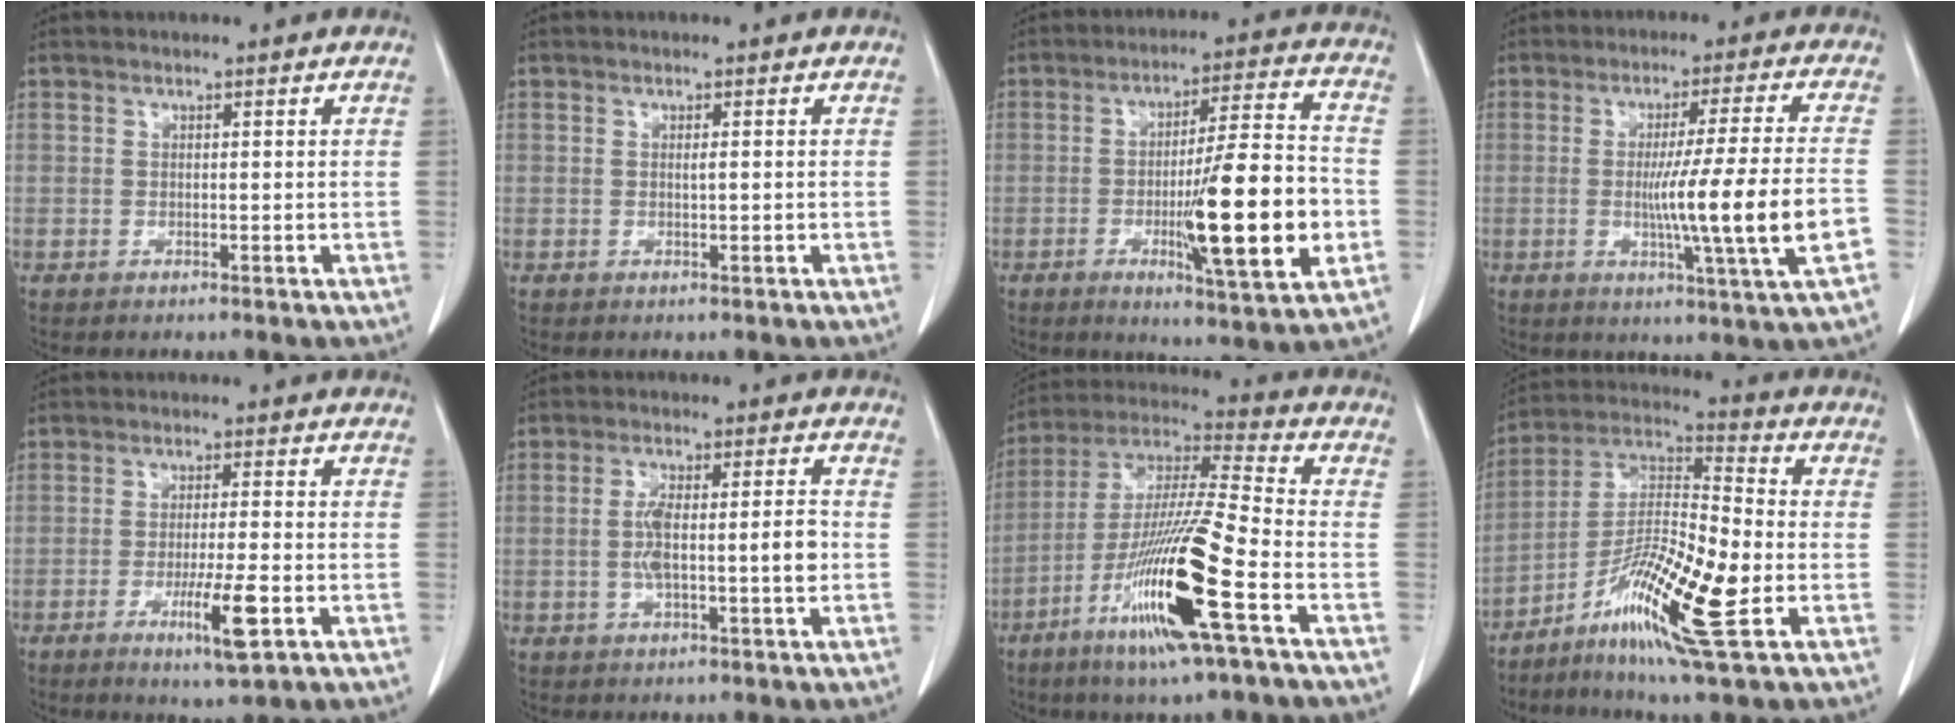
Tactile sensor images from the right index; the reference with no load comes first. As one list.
[{"total": 0.8, "force": [-0.1, 0.0, 0.8], "torque": [-0.013, 0.000, 0.001]}, {"total": 16.7, "force": [-3.9, 0.9, 16.2], "torque": [-0.249, -0.011, -0.059]}, {"total": 13.5, "force": [-2.7, -1.7, 13.1], "torque": [-0.213, -0.022, -0.046]}, {"total": 7.1, "force": [-2.9, 0.2, 6.5], "torque": [-0.111, -0.013, -0.045]}, {"total": 7.5, "force": [-0.9, 1.2, 7.3], "torque": [-0.138, 0.012, -0.016]}, {"total": 18.9, "force": [-7.7, 0.1, 17.3], "torque": [-0.359, -0.030, -0.150]}, {"total": 17.0, "force": [-6.3, 1.7, 15.7], "torque": [-0.301, -0.014, -0.115]}]